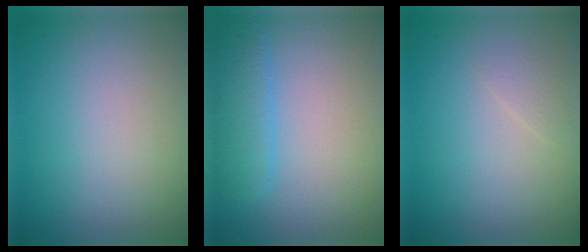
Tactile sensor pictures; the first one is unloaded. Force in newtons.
{"total": 2.8, "press": 2.8, "slide": 0.1}
{"total": 0.8, "press": 0.8, "slide": 0.0}